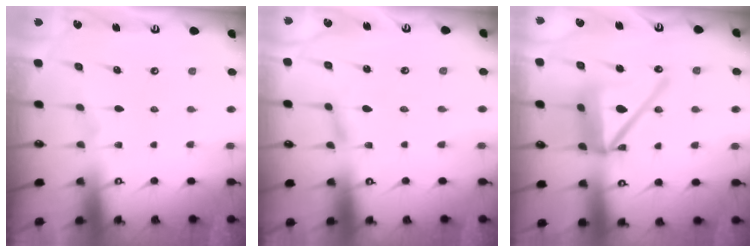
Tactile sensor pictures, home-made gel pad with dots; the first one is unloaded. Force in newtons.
{"total": 1.5, "press": 1.5, "slide": 0.1}
{"total": 15.7, "press": 15.6, "slide": 1.7}